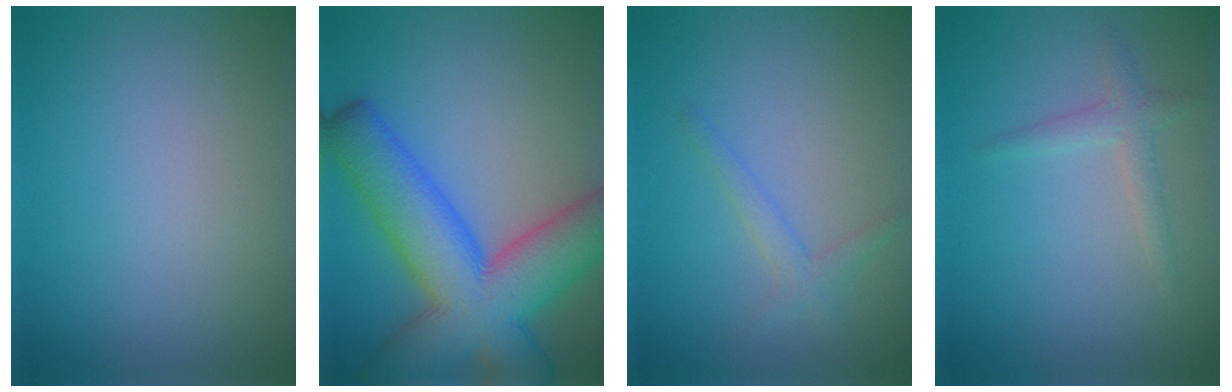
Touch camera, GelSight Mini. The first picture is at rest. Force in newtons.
{"total": 12.5, "press": 12.4, "slide": 0.5}
{"total": 1.6, "press": 1.6, "slide": 0.1}
{"total": 1.6, "press": 1.6, "slide": 0.0}